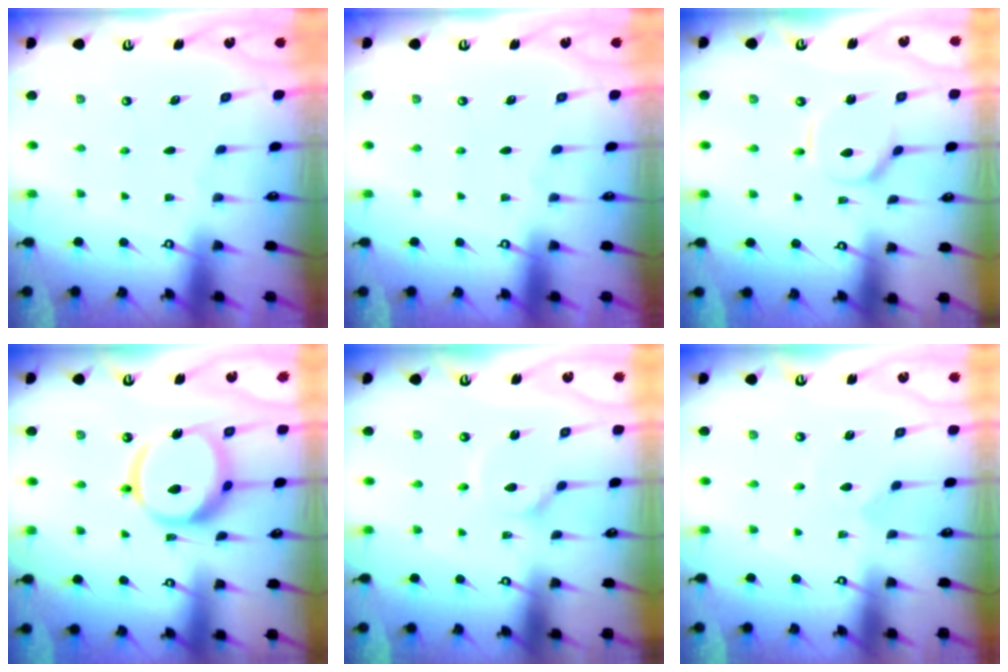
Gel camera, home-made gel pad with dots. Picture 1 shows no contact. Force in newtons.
{"total": 0.0}
{"total": 8.3, "press": 8.3, "slide": 0.6}
{"total": 15.4, "press": 15.4, "slide": 1.5}
{"total": 2.3, "press": 2.3, "slide": 0.1}
{"total": 0.9, "press": 0.9, "slide": 0.1}